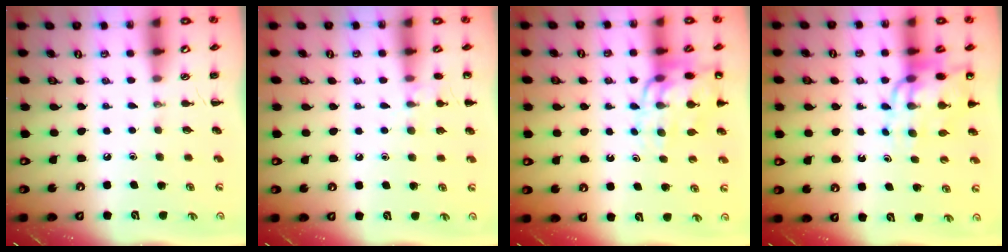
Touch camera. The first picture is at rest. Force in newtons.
{"total": 7.8, "press": 7.4, "slide": 2.2}
{"total": 12.6, "press": 12.3, "slide": 2.7}
{"total": 13.2, "press": 12.7, "slide": 3.7}